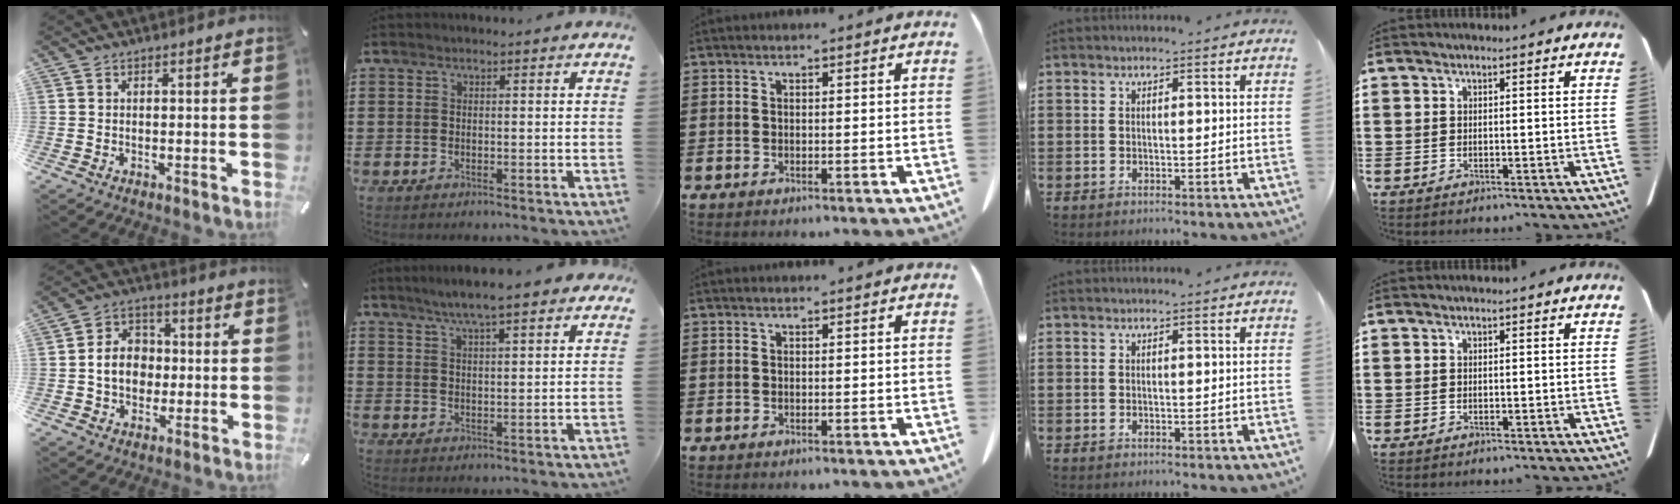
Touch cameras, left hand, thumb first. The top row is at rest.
{"thumb": {"total": 8.9, "force": [-0.8, 7.5, 4.6], "torque": [-0.091, 0.018, -0.013]}, "index": {"total": 5.8, "force": [4.7, 0.6, 3.4], "torque": [-0.078, -0.005, 0.082]}}